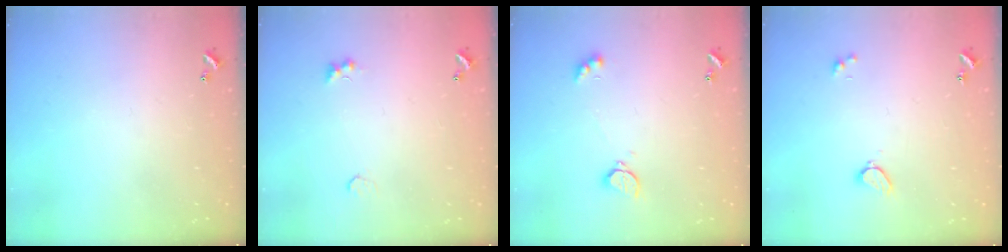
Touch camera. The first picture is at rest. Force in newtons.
{"total": 2.1, "press": 2.1, "slide": 0.5}
{"total": 2.6, "press": 2.5, "slide": 0.7}
{"total": 2.0, "press": 2.0, "slide": 0.5}